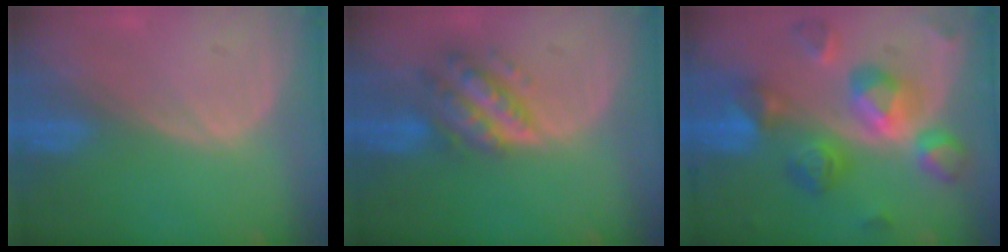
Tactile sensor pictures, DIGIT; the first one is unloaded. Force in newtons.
{"total": 6.4, "press": 6.3, "slide": 0.5}
{"total": 10.9, "press": 10.9, "slide": 1.0}